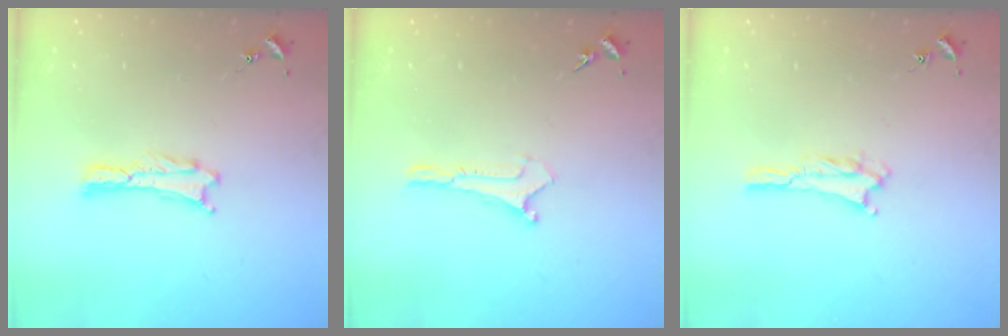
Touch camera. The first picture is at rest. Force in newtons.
{"total": 0.0}
{"total": 2.1, "press": 2.1, "slide": 0.3}